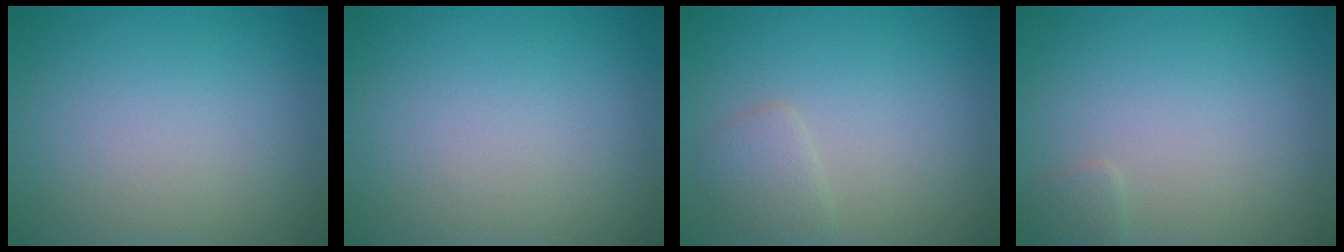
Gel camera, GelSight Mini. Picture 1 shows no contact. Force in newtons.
{"total": 0.0}
{"total": 1.7, "press": 1.7, "slide": 0.1}
{"total": 0.8, "press": 0.8, "slide": 0.0}